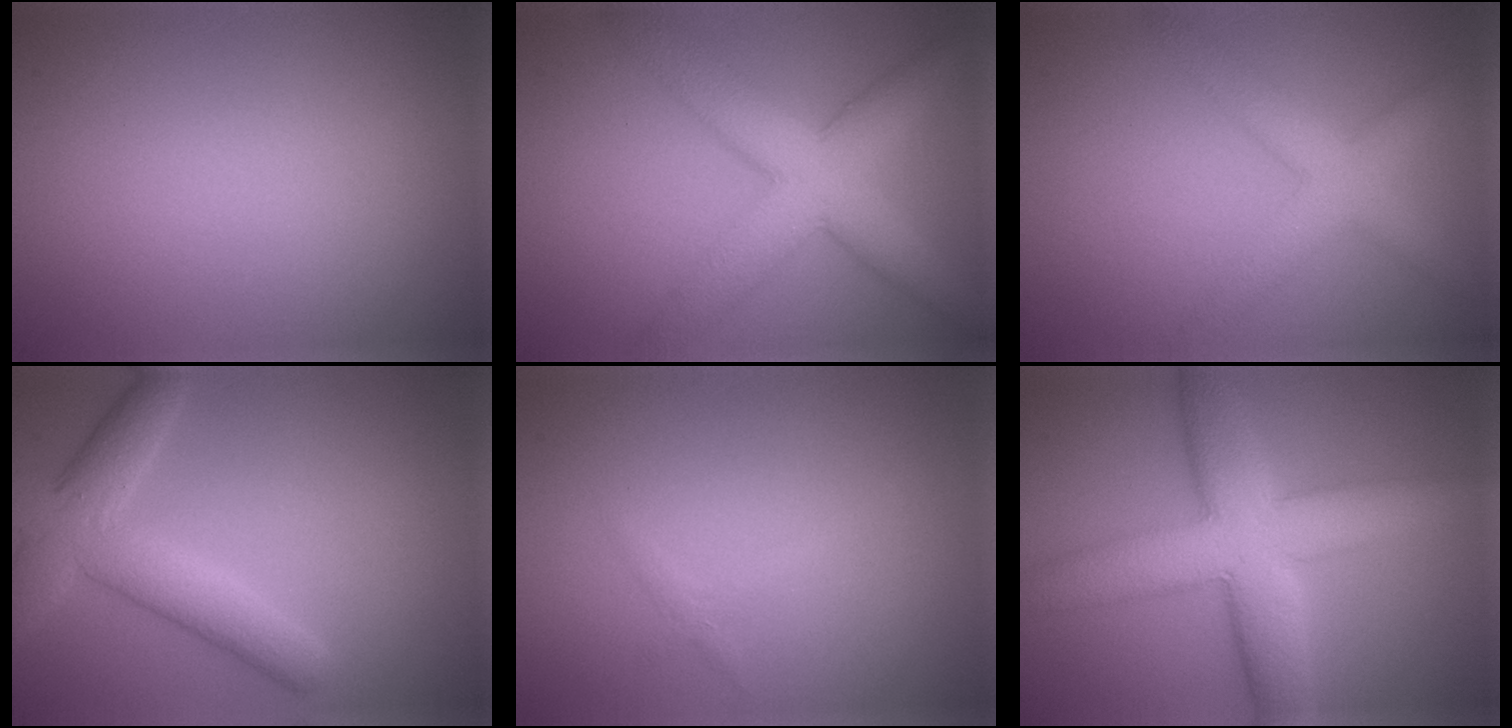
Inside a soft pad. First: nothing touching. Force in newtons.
{"total": 7.3, "press": 7.3, "slide": 0.1}
{"total": 4.0, "press": 4.0, "slide": 0.2}
{"total": 5.6, "press": 5.6, "slide": 0.4}
{"total": 0.8, "press": 0.8, "slide": 0.0}
{"total": 9.1, "press": 9.1, "slide": 0.7}